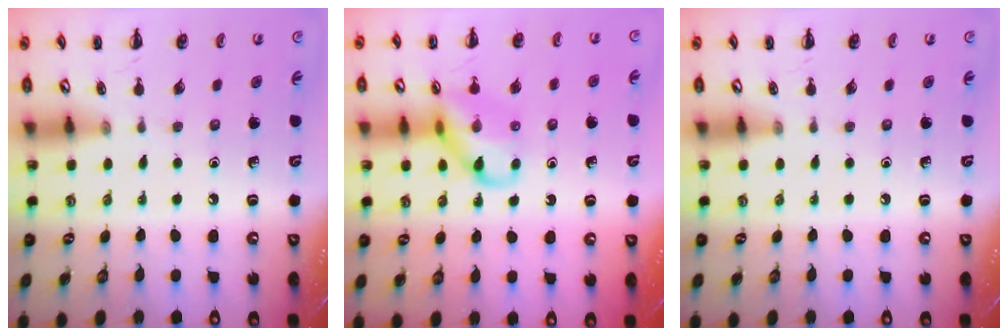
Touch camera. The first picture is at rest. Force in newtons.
{"total": 10.9, "press": 10.9, "slide": 0.9}
{"total": 0.0}